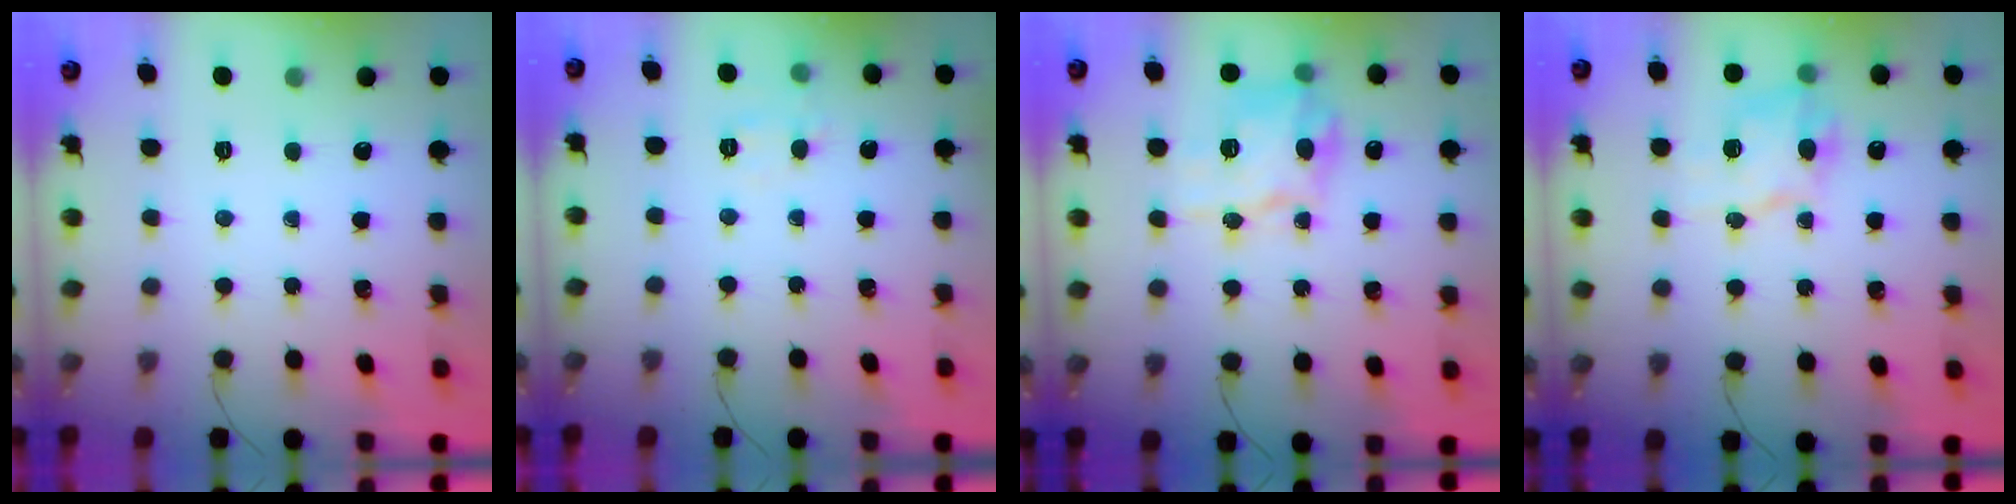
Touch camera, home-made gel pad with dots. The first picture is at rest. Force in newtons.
{"total": 5.3, "press": 5.2, "slide": 1.1}
{"total": 11.4, "press": 11.4, "slide": 0.5}
{"total": 9.2, "press": 9.2, "slide": 0.6}